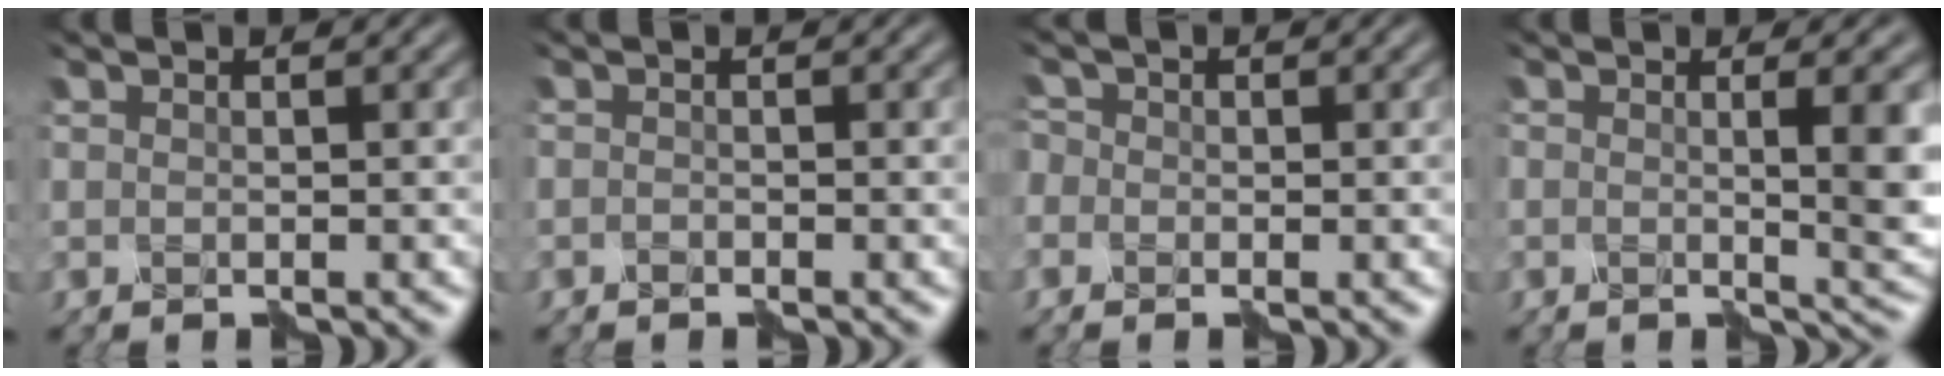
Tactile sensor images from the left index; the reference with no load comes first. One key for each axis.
{"total": 0.8, "fx": -0.8, "fy": 0.2, "fz": 0.0, "tx": 0.000, "ty": 0.002, "tz": -0.008}
{"total": 2.0, "fx": -0.5, "fy": 1.9, "fz": 0.7, "tx": -0.007, "ty": 0.016, "tz": -0.022}
{"total": 4.7, "fx": -0.1, "fy": 1.3, "fz": 4.5, "tx": -0.049, "ty": -0.003, "tz": 0.001}